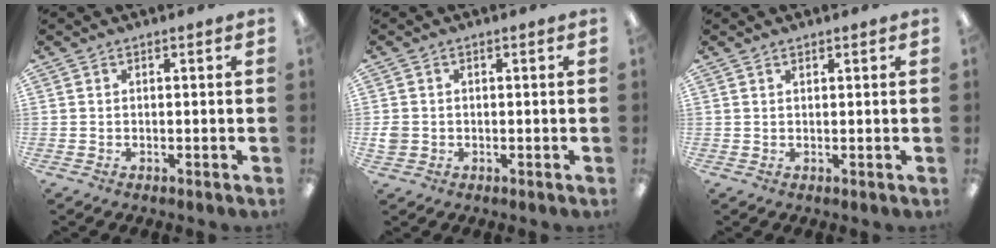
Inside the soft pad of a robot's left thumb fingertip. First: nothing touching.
{"total": 2.4, "force": [-0.2, 2.2, 0.9], "torque": [-0.014, 0.005, -0.003]}
{"total": 0.9, "force": [0.8, 0.4, 0.3], "torque": [-0.006, 0.000, 0.014]}